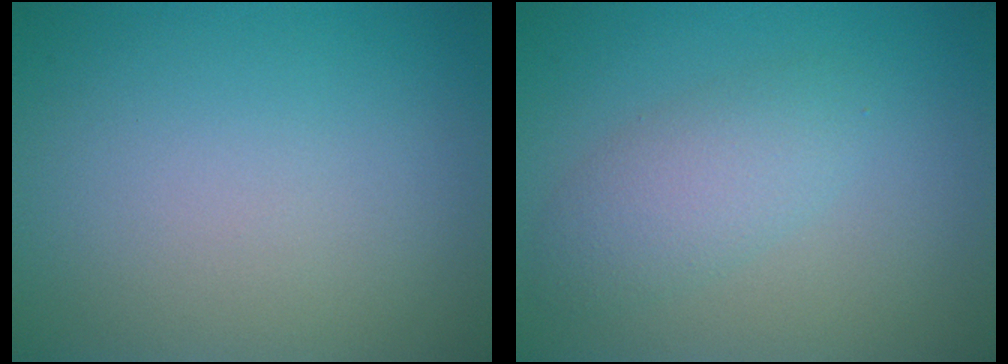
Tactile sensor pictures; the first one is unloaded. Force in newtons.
{"total": 3.1, "press": 3.1, "slide": 0.1}